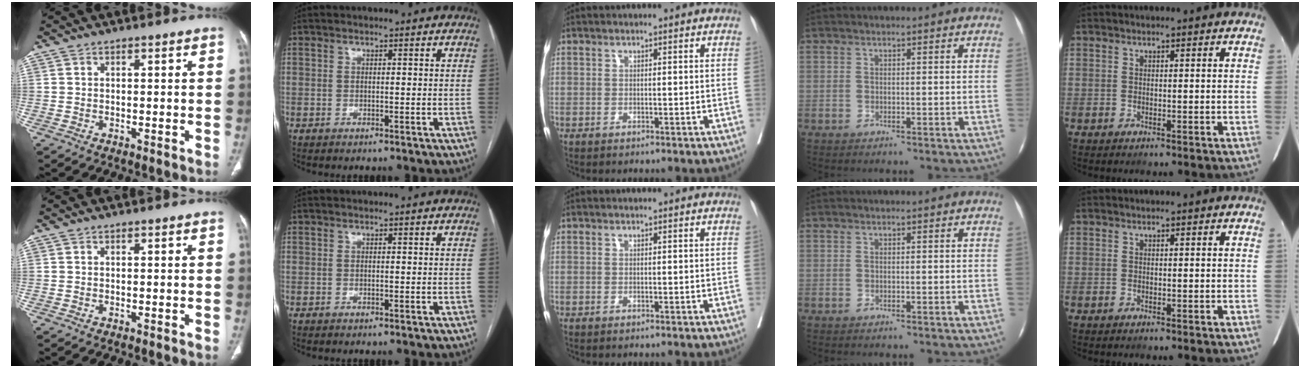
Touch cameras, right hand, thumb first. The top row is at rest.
{}